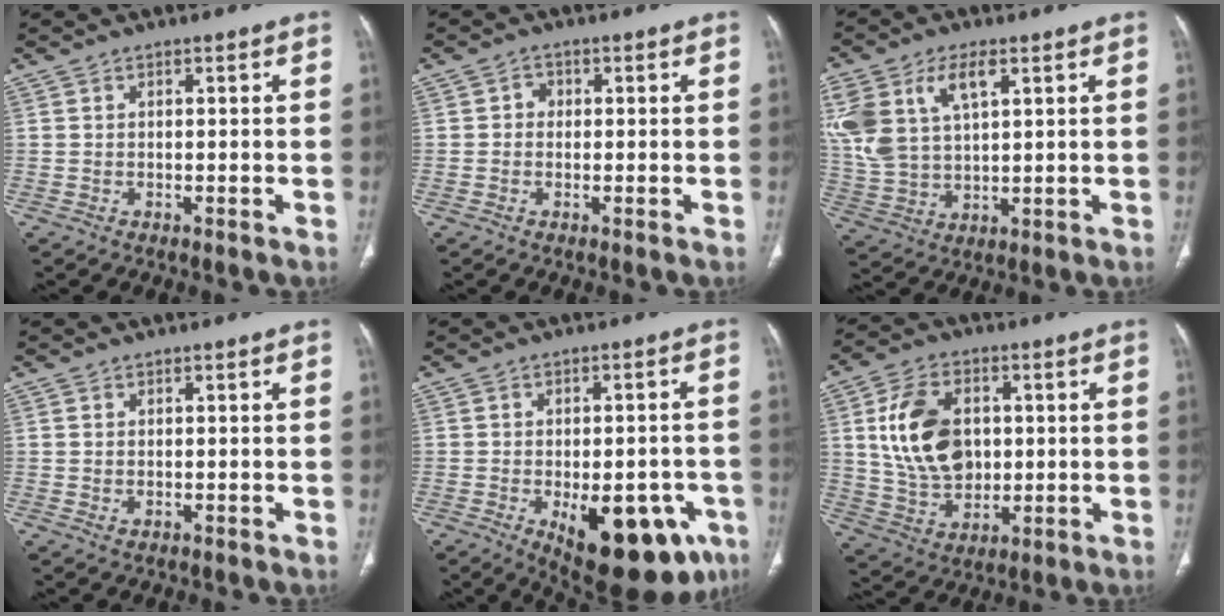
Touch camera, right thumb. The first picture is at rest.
{"total": 1.6, "force": [0.0, 1.5, 0.7], "torque": [0.001, 0.005, -0.007]}
{"total": 14.2, "force": [5.6, 7.7, 10.6], "torque": [-0.230, 0.000, 0.116]}
{"total": 0.8, "force": [0.0, 0.6, 0.5], "torque": [-0.014, -0.003, 0.002]}
{"total": 19.7, "force": [-8.1, 9.3, 15.3], "torque": [-0.144, 0.009, -0.090]}
{"total": 14.8, "force": [2.3, 10.3, 10.3], "torque": [-0.160, -0.005, 0.049]}